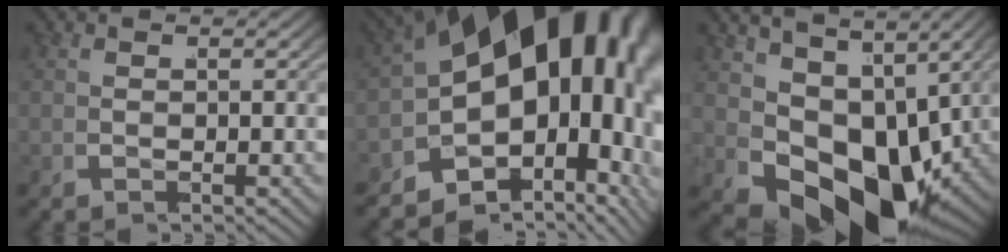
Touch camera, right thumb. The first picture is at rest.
{"total": 24.3, "force": [1.8, 15.6, 18.6], "torque": [-0.292, -0.014, 0.008]}
{"total": 14.5, "force": [-3.6, 8.9, 10.8], "torque": [-0.206, -0.059, -0.033]}